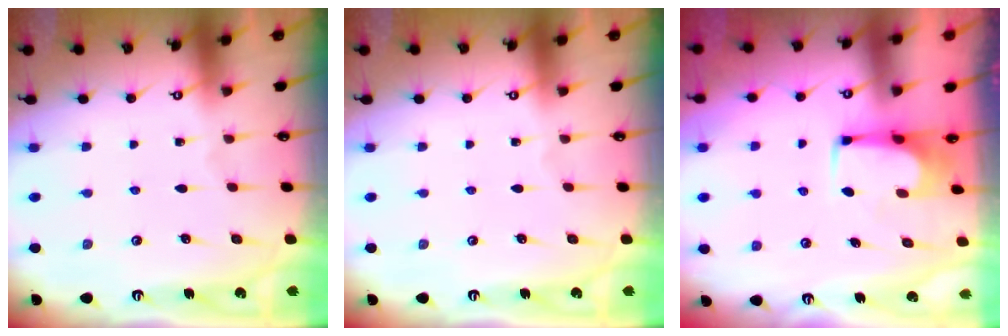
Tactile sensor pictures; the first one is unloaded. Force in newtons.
{"total": 0.0}
{"total": 1.5, "press": 1.4, "slide": 0.2}